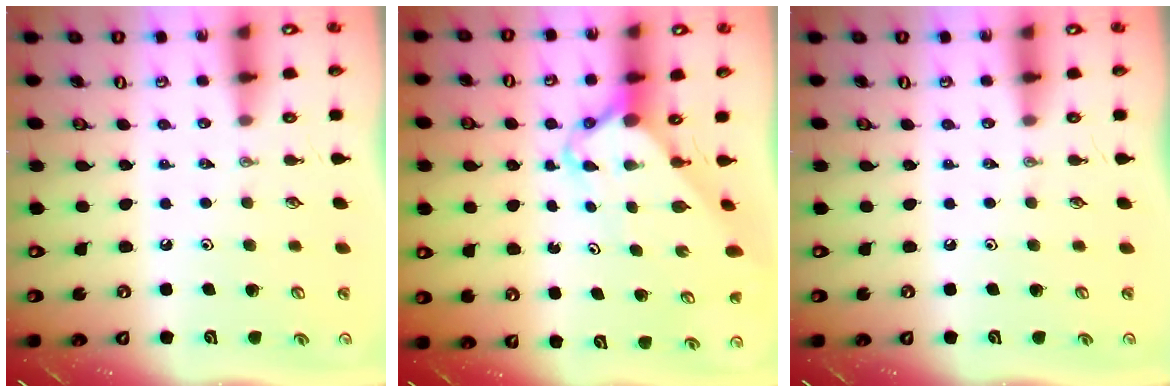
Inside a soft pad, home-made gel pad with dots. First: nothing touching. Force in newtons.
{"total": 4.6, "press": 4.6, "slide": 0.3}
{"total": 0.0}